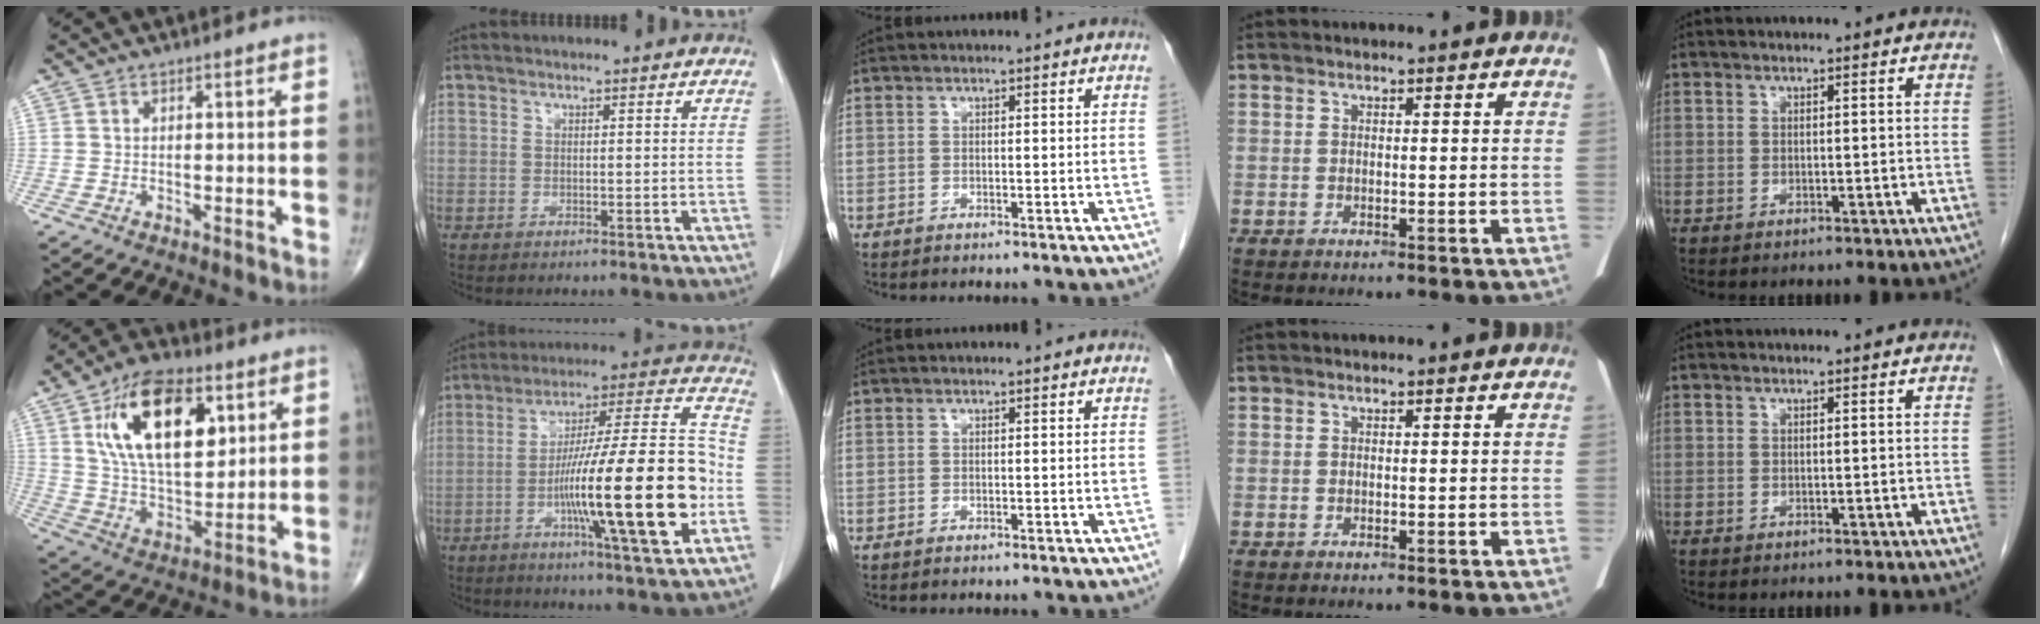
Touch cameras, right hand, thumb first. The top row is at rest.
{"thumb": {"total": 21.0, "force": [7.7, 11.0, 16.1], "torque": [-0.242, -0.026, 0.136]}, "index": {"total": 23.1, "force": [-5.9, 1.3, 22.3], "torque": [-0.341, -0.002, -0.095]}}